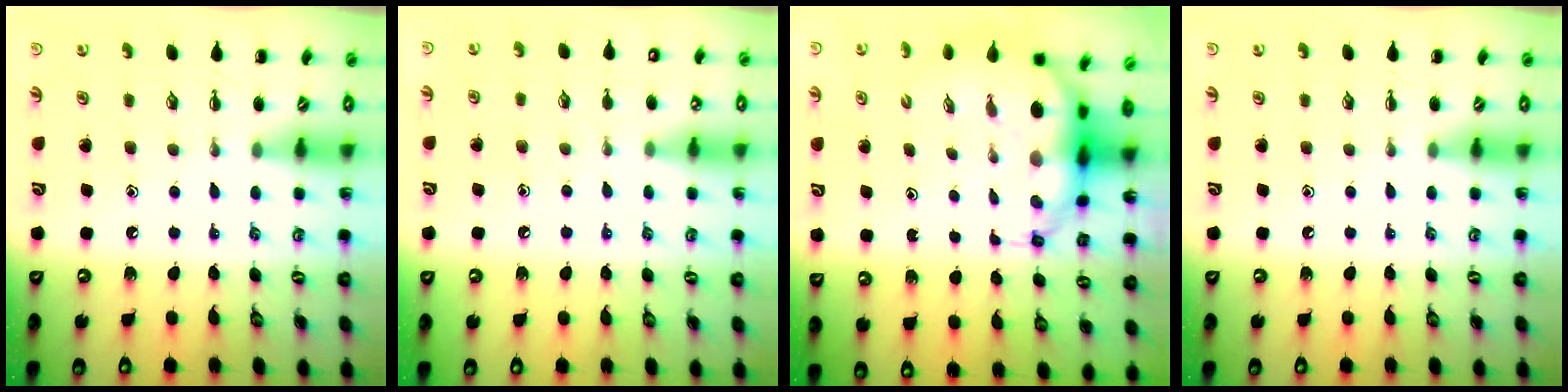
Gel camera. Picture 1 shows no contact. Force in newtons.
{"total": 5.7, "press": 5.4, "slide": 1.6}
{"total": 8.5, "press": 7.9, "slide": 3.0}
{"total": 0.0}